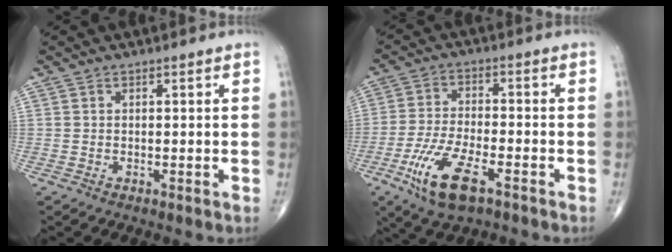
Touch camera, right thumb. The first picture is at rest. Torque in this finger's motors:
{"motor_torque": [0.66, 0.53, 0.70, 0.25, 0.31]}